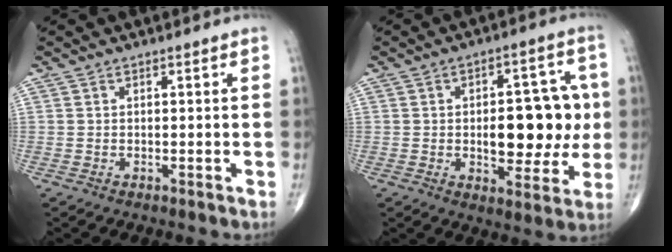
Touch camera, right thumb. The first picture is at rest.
{"total": 14.8, "force": [-0.2, 7.7, 12.7], "torque": [-0.130, 0.013, 0.003]}